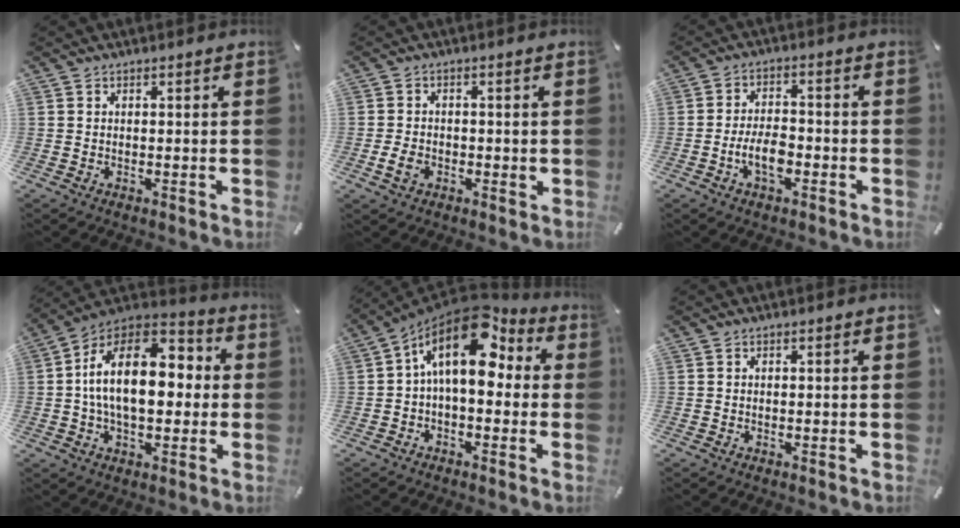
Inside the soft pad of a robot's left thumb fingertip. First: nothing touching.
{"total": 4.1, "force": [-1.0, 2.9, 2.7], "torque": [-0.059, 0.000, -0.018]}
{"total": 6.8, "force": [-2.7, 3.6, 5.1], "torque": [-0.100, 0.013, -0.050]}
{"total": 19.5, "force": [1.3, 12.0, 15.3], "torque": [-0.271, 0.003, 0.012]}
{"total": 16.9, "force": [5.9, 9.0, 13.0], "torque": [-0.238, -0.041, 0.095]}
{"total": 0.0}